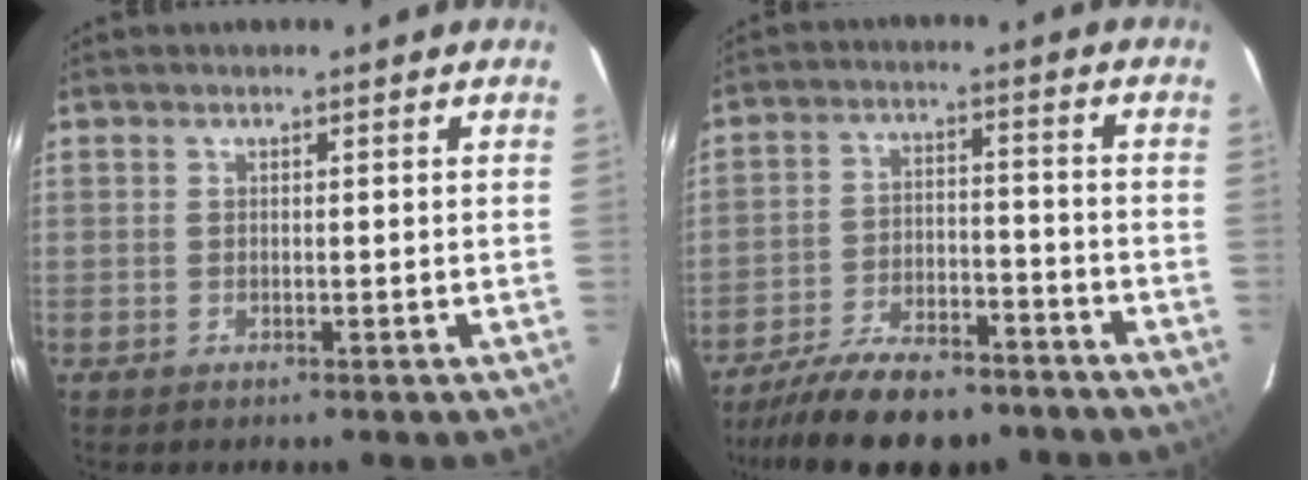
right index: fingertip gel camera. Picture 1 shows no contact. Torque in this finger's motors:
{"motor_torque": [1.41, -0.73, 0.60, 0.12]}